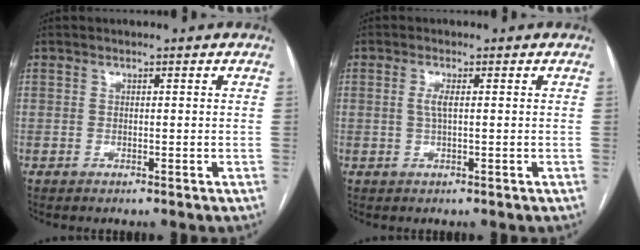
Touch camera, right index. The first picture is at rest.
{"total": 1.9, "force": [0.2, 0.2, 1.9], "torque": [-0.044, 0.000, 0.004]}